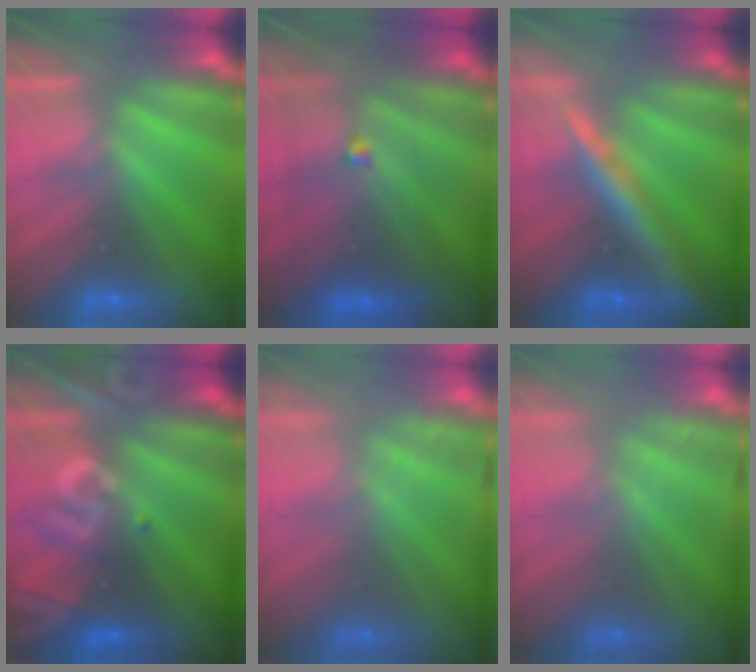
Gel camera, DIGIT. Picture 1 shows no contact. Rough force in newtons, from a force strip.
{"total": 4.7}
{"total": 7.5}
{"total": 2.9}
{"total": 2.5}
{"total": 2.5}